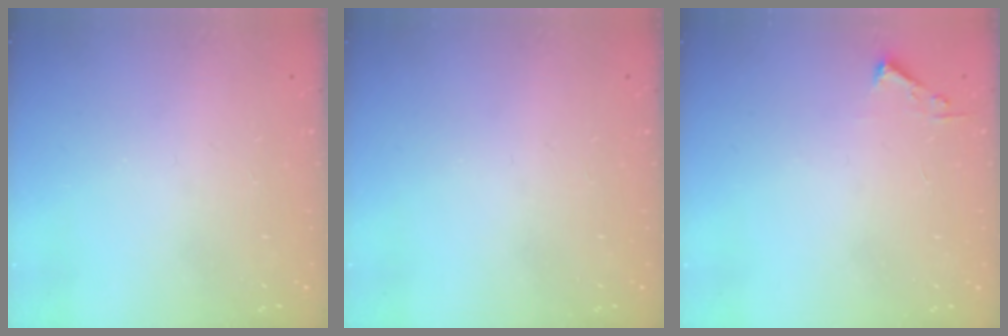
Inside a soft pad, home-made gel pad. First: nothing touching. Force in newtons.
{"total": 0.0}
{"total": 2.4, "press": 2.4, "slide": 0.3}